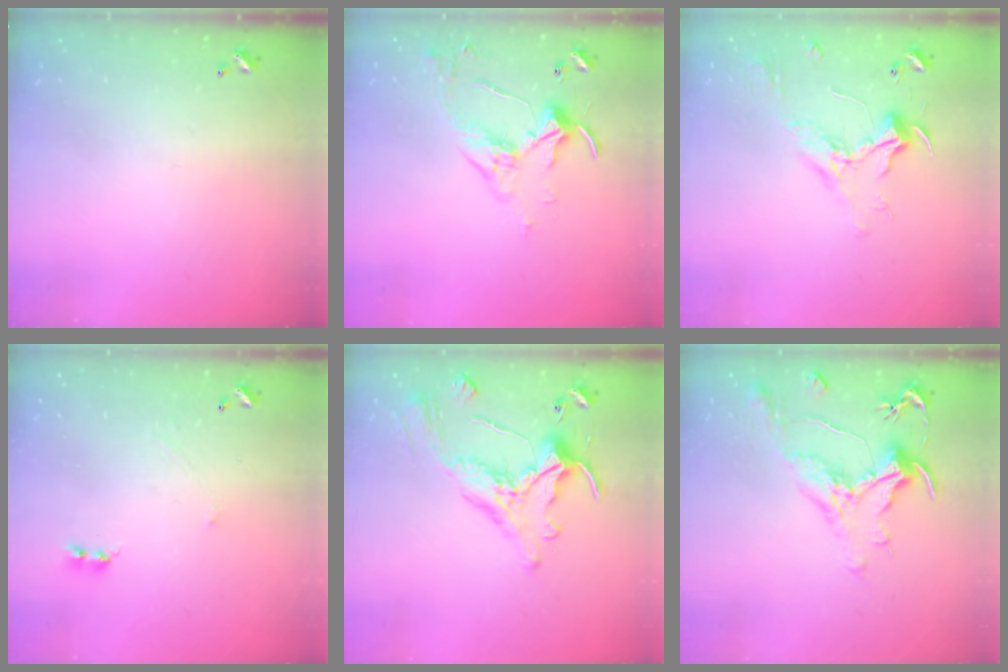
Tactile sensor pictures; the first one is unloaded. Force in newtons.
{"total": 5.0, "press": 5.0, "slide": 0.5}
{"total": 2.4, "press": 2.3, "slide": 0.8}
{"total": 0.9, "press": 0.8, "slide": 0.3}
{"total": 2.5, "press": 2.2, "slide": 1.2}
{"total": 1.3, "press": 1.1, "slide": 0.7}